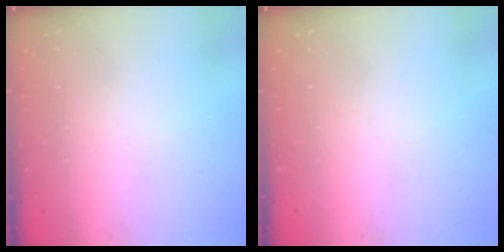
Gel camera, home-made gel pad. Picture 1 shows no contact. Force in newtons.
{"total": 0.0}